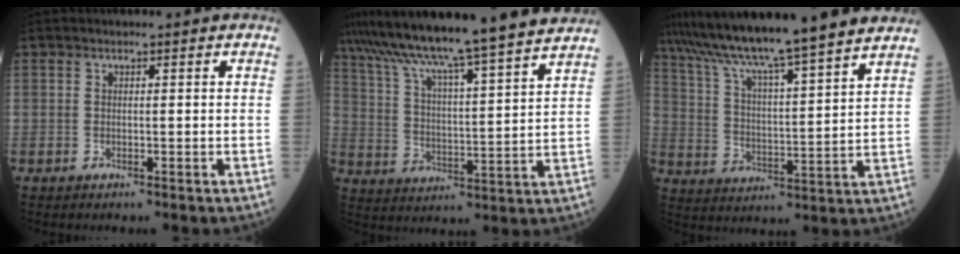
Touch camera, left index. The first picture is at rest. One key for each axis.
{"total": 21.1, "fx": 18.3, "fy": -1.2, "fz": 10.5, "tx": -0.183, "ty": -0.007, "tz": 0.273}
{"total": 19.2, "fx": 16.5, "fy": -0.8, "fz": 9.8, "tx": -0.169, "ty": 0.003, "tz": 0.252}